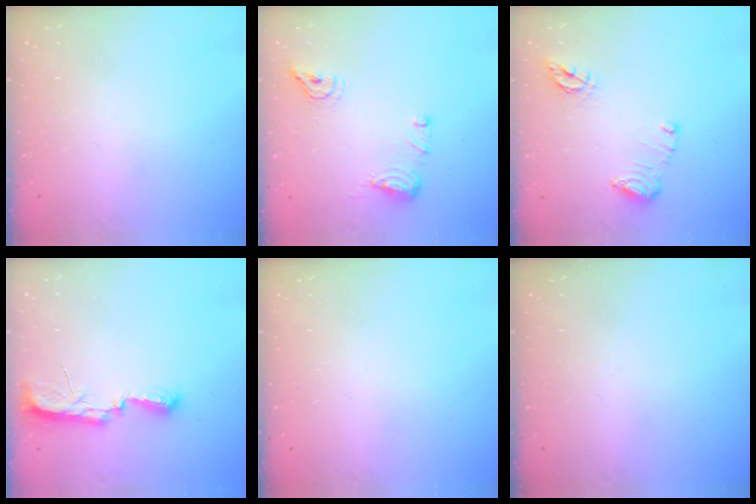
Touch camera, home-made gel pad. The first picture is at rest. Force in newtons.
{"total": 8.9, "press": 8.8, "slide": 1.4}
{"total": 10.0, "press": 9.9, "slide": 1.0}
{"total": 8.1, "press": 8.1, "slide": 1.0}
{"total": 0.0}
{"total": 0.0}